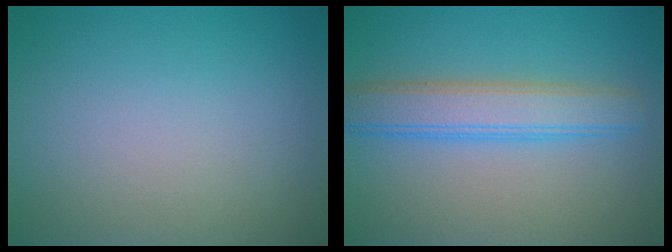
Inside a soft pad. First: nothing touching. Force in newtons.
{"total": 4.6, "press": 4.6, "slide": 0.1}